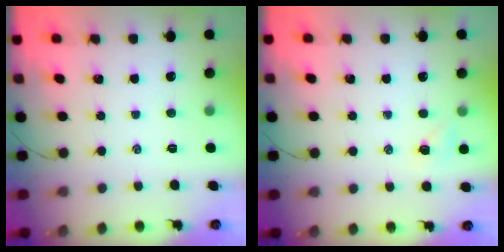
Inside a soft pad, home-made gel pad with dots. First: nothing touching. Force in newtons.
{"total": 4.0, "press": 3.8, "slide": 1.1}